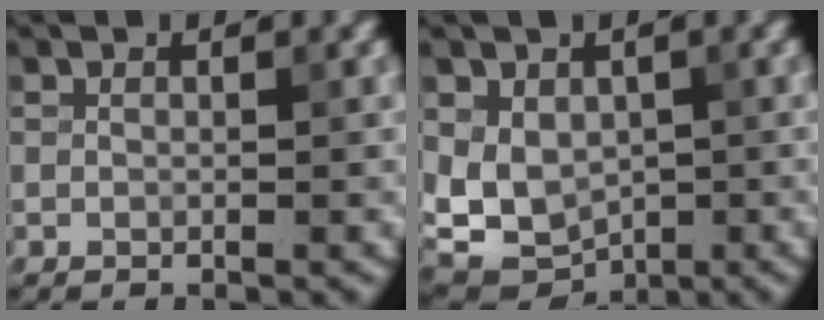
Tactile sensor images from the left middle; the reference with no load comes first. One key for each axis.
{"total": 6.0, "fx": 0.1, "fy": 4.5, "fz": 3.9, "tx": -0.078, "ty": -0.012, "tz": 0.004}